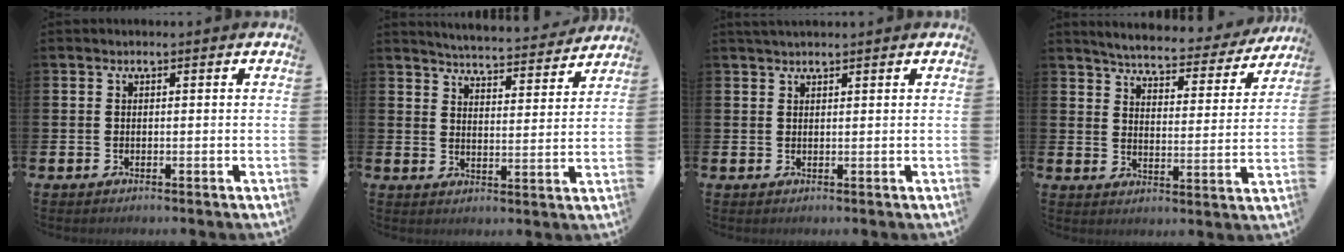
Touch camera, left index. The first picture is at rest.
{"total": 5.3, "force": [5.2, 0.1, 0.6], "torque": [-0.027, -0.043, 0.089]}
{"total": 1.3, "force": [1.3, 0.1, 0.3], "torque": [-0.004, 0.000, 0.023]}
{"total": 5.2, "force": [5.0, 0.6, 1.4], "torque": [-0.045, -0.036, 0.080]}